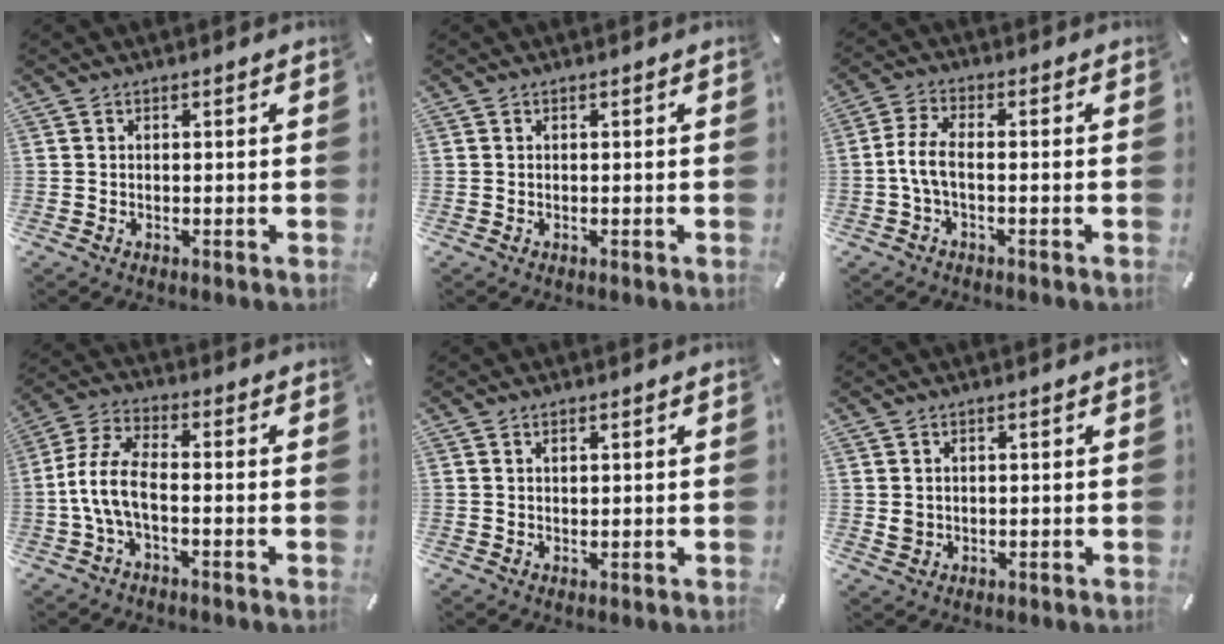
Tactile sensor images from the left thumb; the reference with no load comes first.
{"total": 0.0}
{"total": 5.9, "force": [-1.4, 2.4, 5.3], "torque": [-0.118, -0.003, -0.030]}
{"total": 8.7, "force": [-2.6, 3.9, 7.4], "torque": [-0.167, -0.002, -0.052]}
{"total": 1.0, "force": [0.5, 0.6, 0.7], "torque": [-0.014, 0.002, 0.009]}
{"total": 1.9, "force": [0.3, 1.8, 0.6], "torque": [-0.006, -0.001, 0.003]}